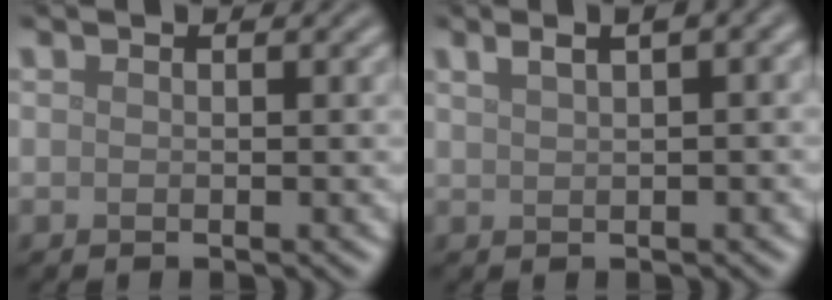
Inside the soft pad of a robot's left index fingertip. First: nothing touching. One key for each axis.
{"total": 5.0, "fx": 2.6, "fy": 2.0, "fz": 3.8, "tx": -0.053, "ty": 0.024, "tz": 0.035}